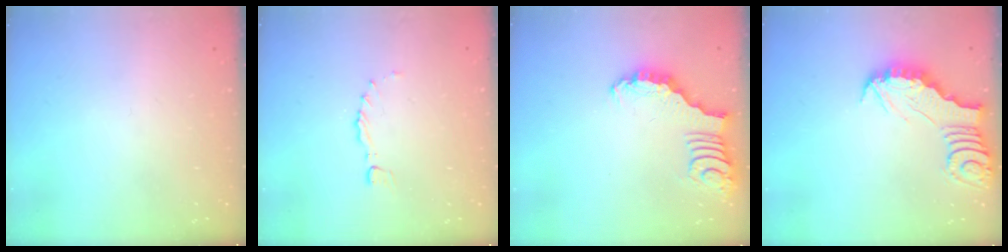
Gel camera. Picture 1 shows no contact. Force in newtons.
{"total": 0.0}
{"total": 2.2, "press": 2.2, "slide": 0.0}
{"total": 3.3, "press": 3.3, "slide": 0.3}